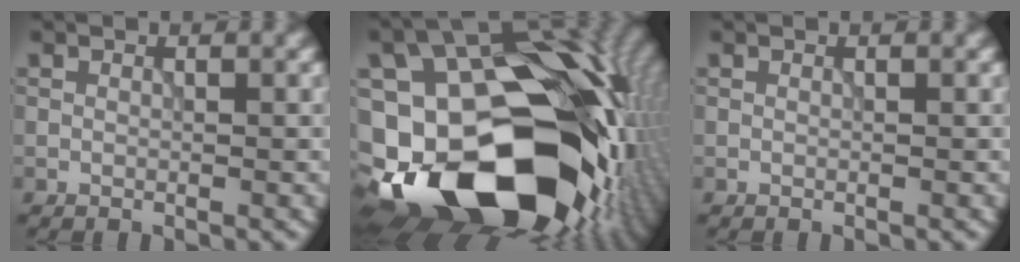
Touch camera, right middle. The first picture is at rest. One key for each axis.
{"total": 22.7, "fx": -6.4, "fy": 15.2, "fz": 15.6, "tx": -0.281, "ty": -0.031, "tz": -0.086}
{"total": 0.0}